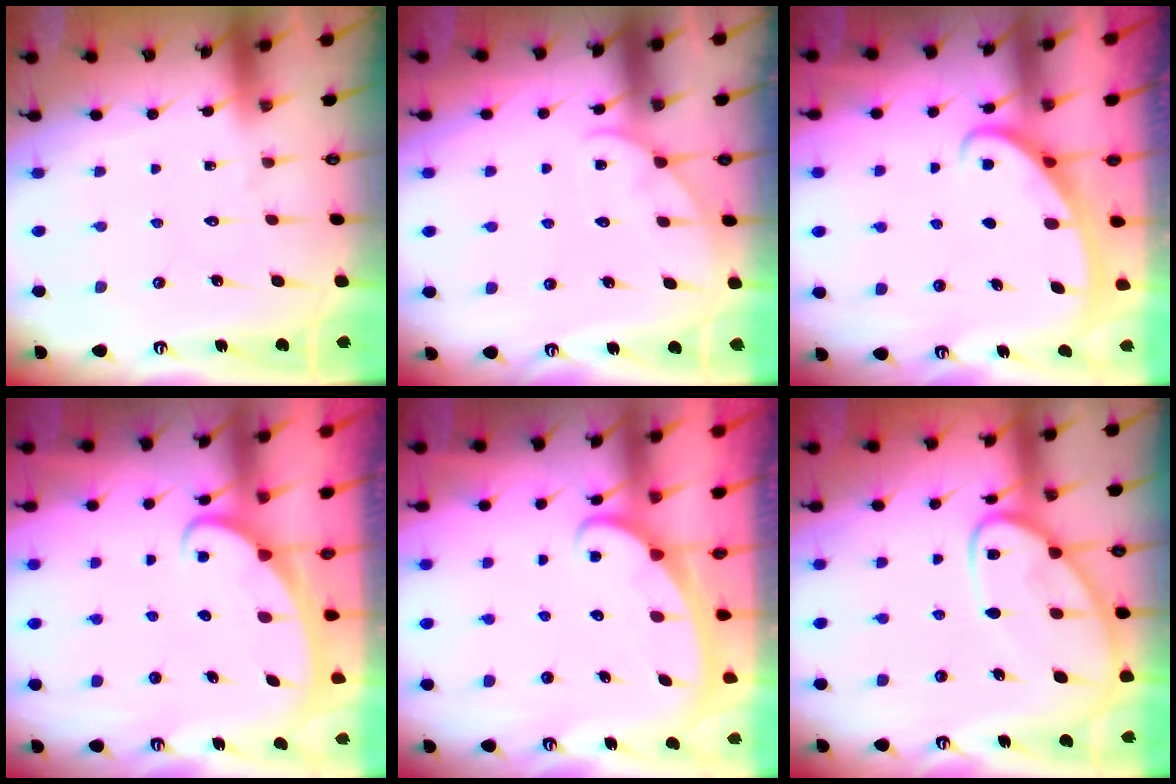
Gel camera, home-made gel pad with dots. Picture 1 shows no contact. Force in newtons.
{"total": 4.3, "press": 4.3, "slide": 0.4}
{"total": 2.6, "press": 2.5, "slide": 0.4}
{"total": 2.5, "press": 2.5, "slide": 0.5}
{"total": 2.4, "press": 2.4, "slide": 0.4}
{"total": 12.8, "press": 12.8, "slide": 1.2}